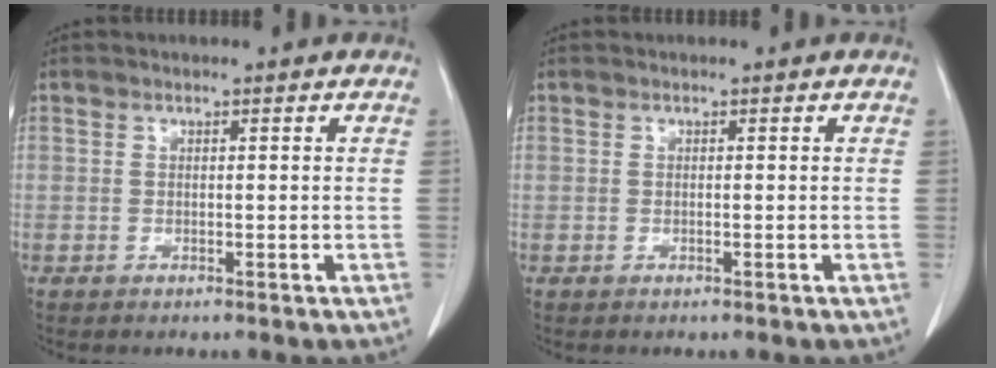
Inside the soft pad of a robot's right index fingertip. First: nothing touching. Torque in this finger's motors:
{"motor_torque": [0.05, -0.02, 0.07, 0.01]}